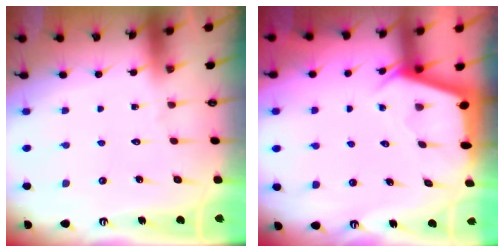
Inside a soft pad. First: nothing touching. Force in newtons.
{"total": 2.8, "press": 2.8, "slide": 0.4}